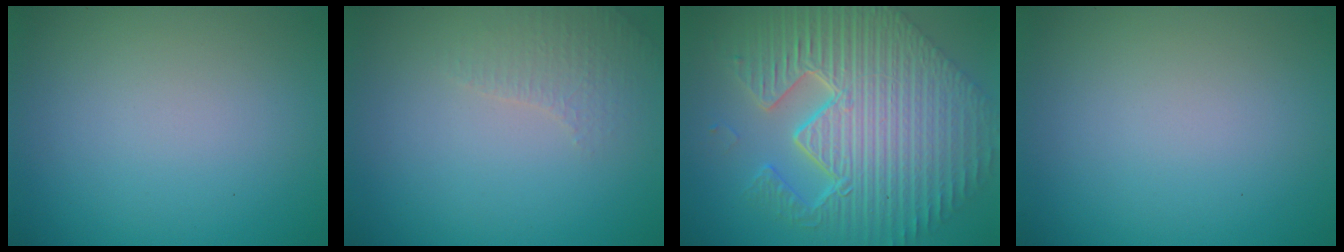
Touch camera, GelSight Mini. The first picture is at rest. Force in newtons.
{"total": 2.0, "press": 1.9, "slide": 0.5}
{"total": 12.5, "press": 8.0, "slide": 9.6}
{"total": 0.0}